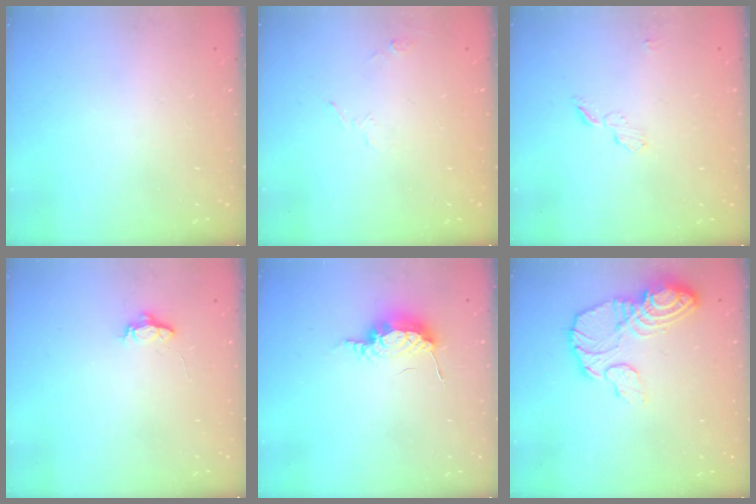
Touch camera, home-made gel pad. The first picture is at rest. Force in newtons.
{"total": 5.4, "press": 4.4, "slide": 3.0}
{"total": 4.7, "press": 4.7, "slide": 0.4}
{"total": 4.7, "press": 4.7, "slide": 0.4}
{"total": 7.4, "press": 7.3, "slide": 0.8}
{"total": 14.1, "press": 14.0, "slide": 1.5}